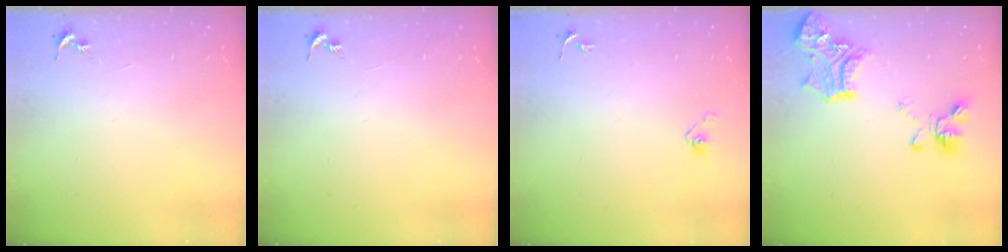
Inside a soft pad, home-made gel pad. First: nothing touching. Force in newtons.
{"total": 0.0}
{"total": 3.7, "press": 3.4, "slide": 1.3}
{"total": 19.4, "press": 19.4, "slide": 1.5}